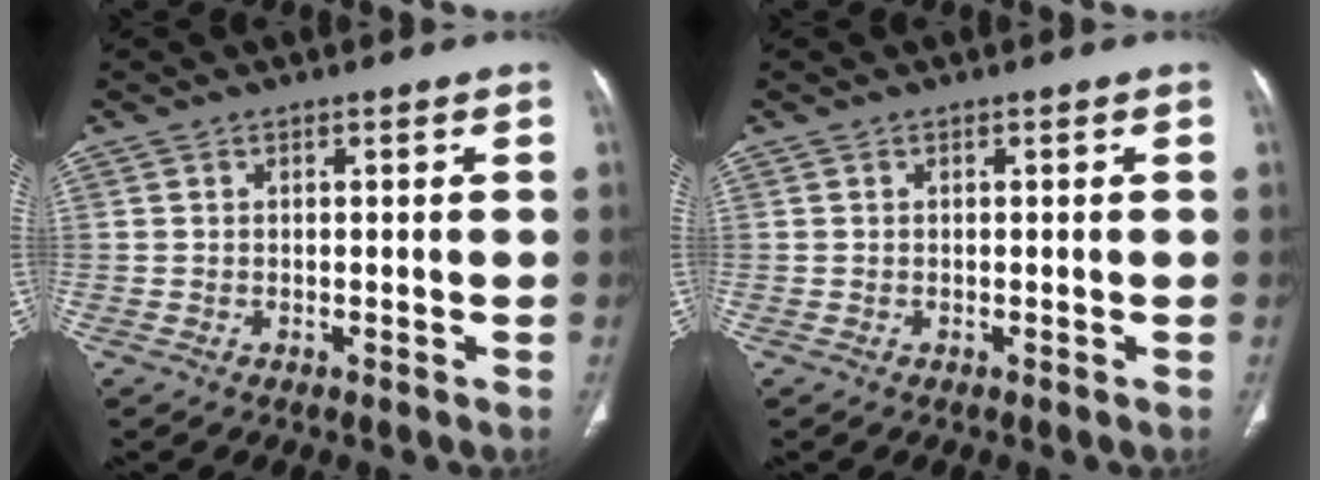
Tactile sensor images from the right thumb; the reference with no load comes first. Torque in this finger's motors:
{"motor_torque": [-0.21, 0.21, -0.24, -0.10, 0.00]}